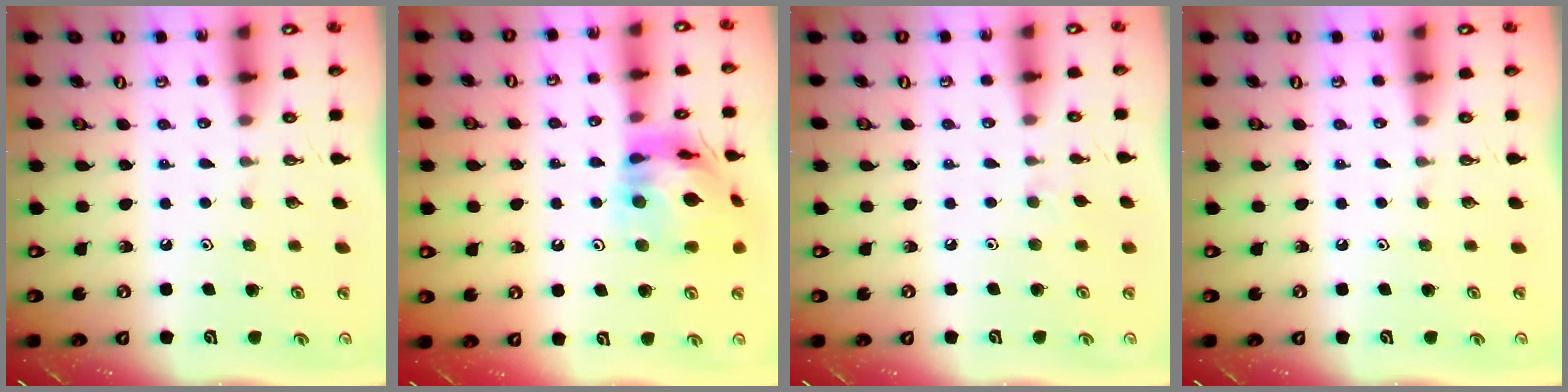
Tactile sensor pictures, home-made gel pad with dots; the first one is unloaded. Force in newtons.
{"total": 15.5, "press": 15.4, "slide": 2.1}
{"total": 2.8, "press": 2.7, "slide": 0.5}
{"total": 0.0}